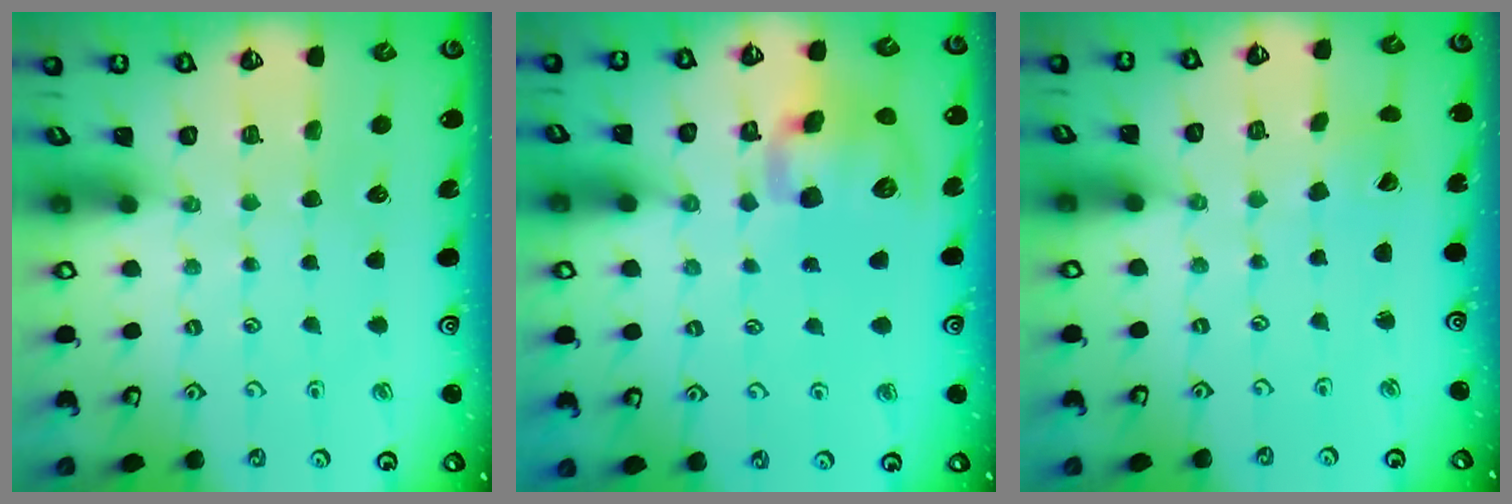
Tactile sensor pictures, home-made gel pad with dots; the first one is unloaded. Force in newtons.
{"total": 12.2, "press": 12.0, "slide": 2.1}
{"total": 0.9, "press": 0.9, "slide": 0.1}